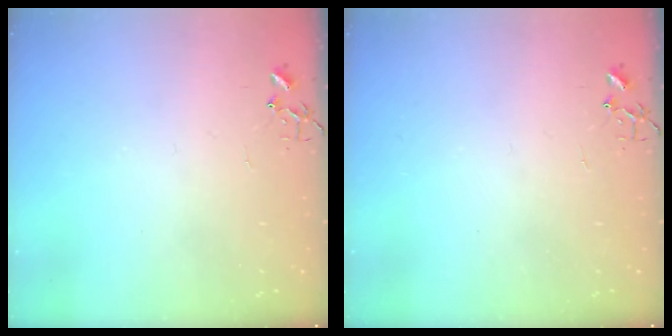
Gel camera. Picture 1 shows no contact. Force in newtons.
{"total": 0.0}